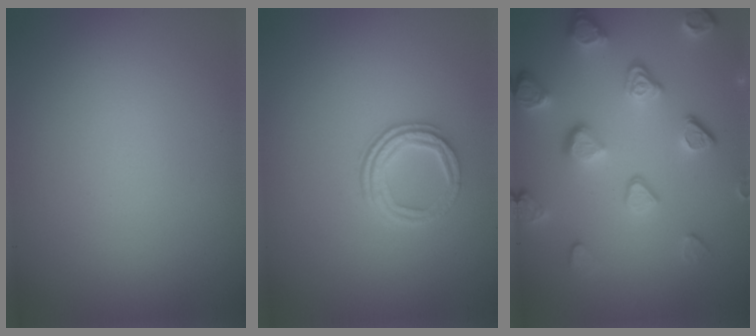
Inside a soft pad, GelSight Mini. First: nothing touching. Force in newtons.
{"total": 2.4, "press": 1.7, "slide": 1.7}
{"total": 5.2, "press": 4.1, "slide": 3.2}